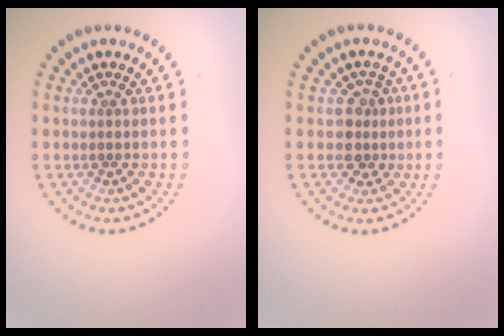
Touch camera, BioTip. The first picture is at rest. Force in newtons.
{"total": 2.2, "press": 1.9, "slide": 1.1}